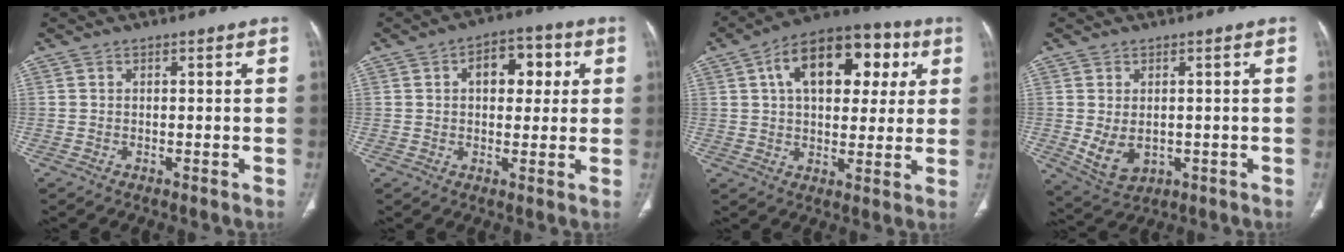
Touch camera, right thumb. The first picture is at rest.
{"total": 8.9, "force": [2.4, 5.6, 6.6], "torque": [-0.058, 0.013, 0.030]}
{"total": 19.0, "force": [6.0, 11.1, 14.2], "torque": [-0.175, 0.014, 0.083]}
{"total": 6.1, "force": [-0.4, 4.3, 4.4], "torque": [-0.069, -0.007, 0.013]}